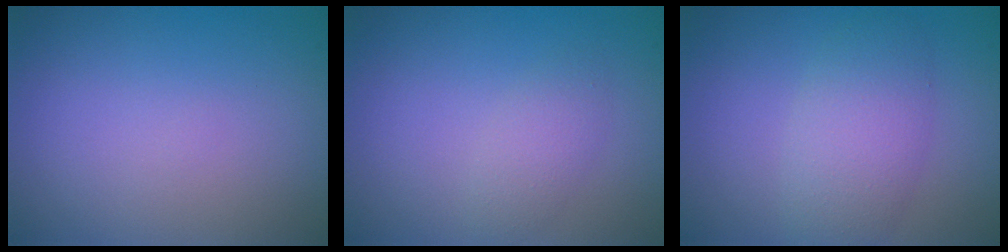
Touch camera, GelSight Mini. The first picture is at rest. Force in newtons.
{"total": 1.7, "press": 1.7, "slide": 0.1}
{"total": 4.2, "press": 4.2, "slide": 0.1}